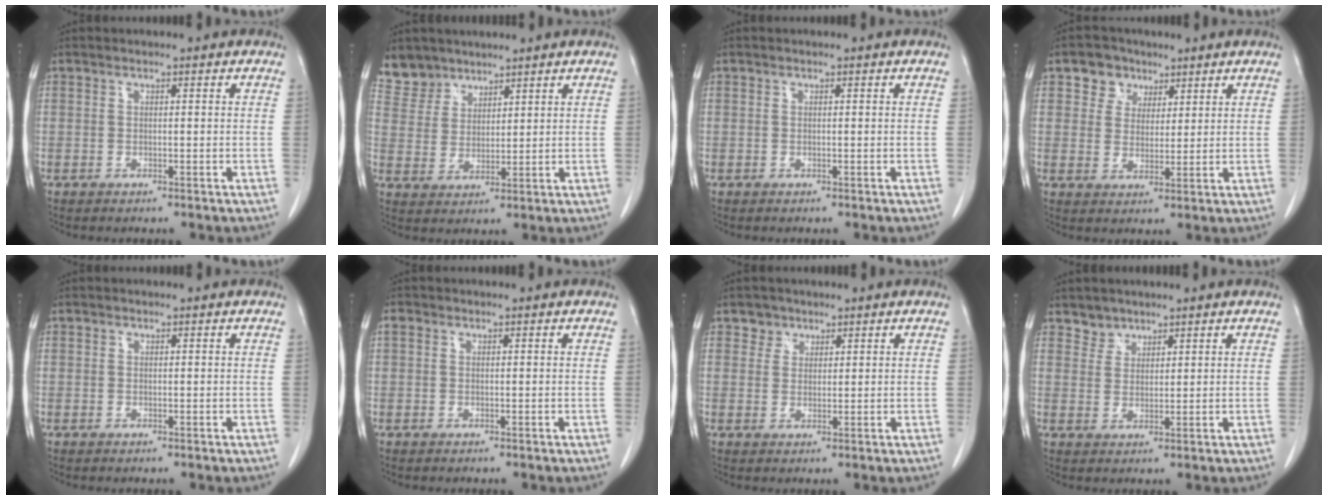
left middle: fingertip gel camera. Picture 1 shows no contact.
{"total": 5.8, "force": [4.9, 3.1, 0.0], "torque": [0.001, 0.003, 0.102]}
{"total": 0.0}
{"total": 5.1, "force": [2.9, 4.1, 1.0], "torque": [-0.021, 0.012, 0.053]}
{"total": 0.0}
{"total": 0.9, "force": [0.4, 0.8, 0.3], "torque": [-0.004, 0.008, 0.005]}
{"total": 2.4, "force": [1.6, 1.8, -0.1], "torque": [0.009, 0.001, 0.021]}
{"total": 2.6, "force": [2.1, 1.4, -0.4], "torque": [0.014, 0.001, 0.034]}